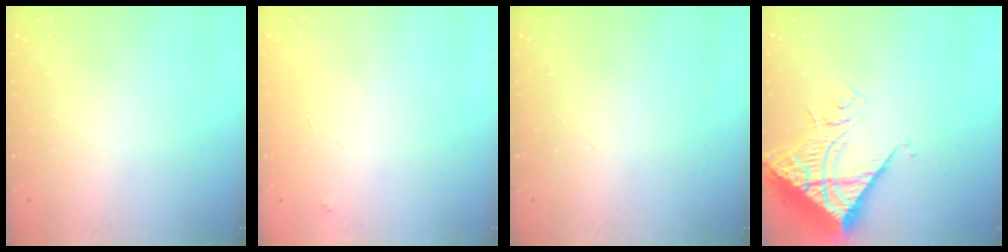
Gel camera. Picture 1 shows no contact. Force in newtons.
{"total": 3.8, "press": 3.8, "slide": 0.2}
{"total": 0.0}
{"total": 15.4, "press": 15.2, "slide": 1.8}